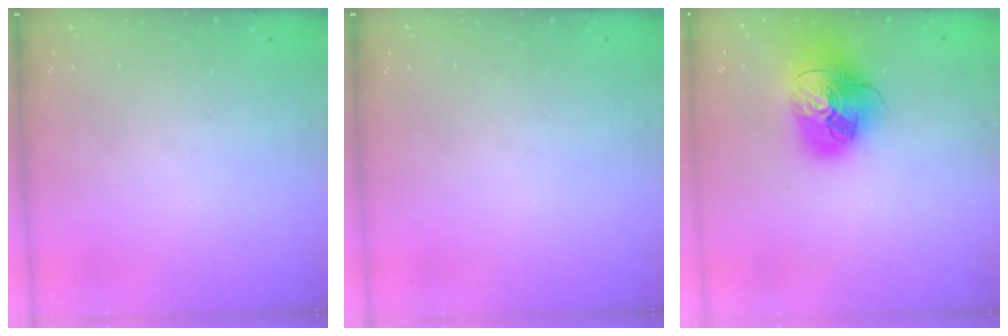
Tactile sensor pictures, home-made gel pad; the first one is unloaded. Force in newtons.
{"total": 0.0}
{"total": 18.0, "press": 17.8, "slide": 2.8}